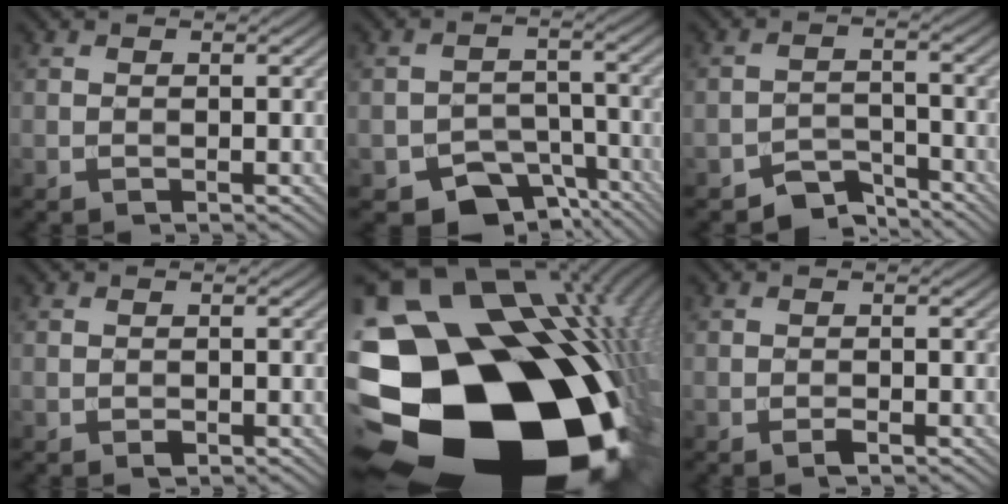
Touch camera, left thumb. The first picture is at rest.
{"total": 8.5, "force": [-5.6, 5.3, 3.6], "torque": [-0.049, -0.016, -0.092]}
{"total": 4.3, "force": [-3.7, 1.8, 1.3], "torque": [-0.017, 0.003, -0.068]}
{"total": 0.7, "force": [-0.4, 0.5, 0.4], "torque": [-0.004, -0.002, -0.006]}
{"total": 24.6, "force": [-6.7, 18.2, 15.2], "torque": [-0.223, -0.059, -0.129]}
{"total": 1.0, "force": [-0.6, 0.3, 0.7], "torque": [-0.012, -0.001, -0.011]}